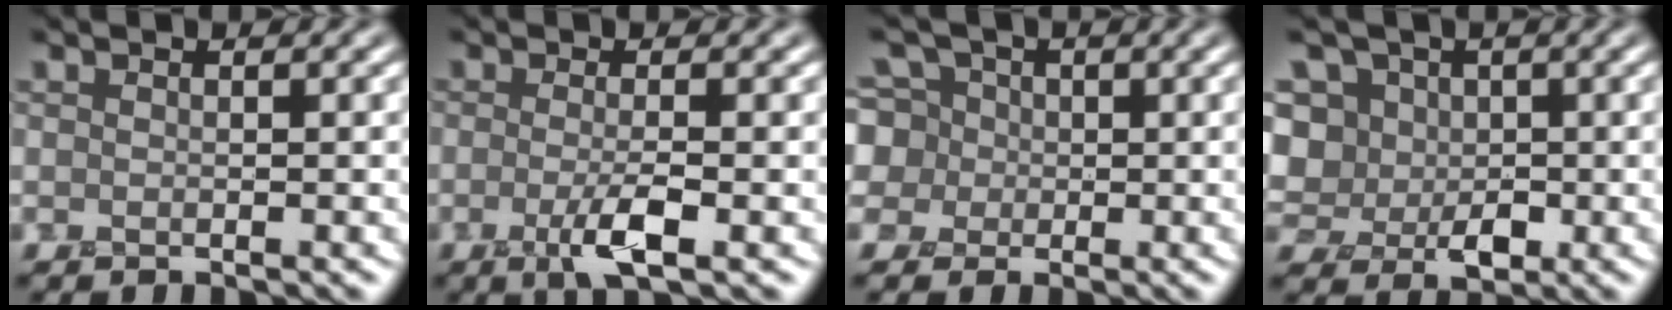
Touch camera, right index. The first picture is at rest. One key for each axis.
{"total": 2.5, "fx": -0.7, "fy": 0.4, "fz": 2.3, "tx": -0.051, "ty": -0.006, "tz": -0.016}
{"total": 7.4, "fx": 2.1, "fy": 6.8, "fz": 2.1, "tx": -0.053, "ty": 0.048, "tz": 0.012}
{"total": 10.3, "fx": 3.6, "fy": 8.5, "fz": 4.6, "tx": -0.096, "ty": 0.037, "tz": 0.041}